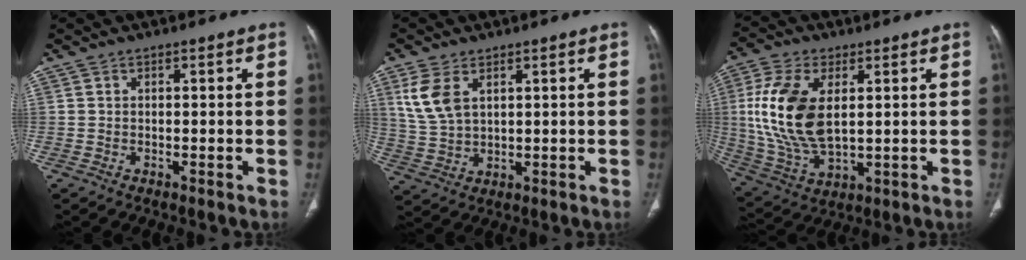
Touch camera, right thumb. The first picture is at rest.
{"total": 7.6, "force": [3.2, 4.3, 5.4], "torque": [-0.115, -0.007, 0.075]}
{"total": 16.6, "force": [2.7, 8.9, 13.7], "torque": [-0.289, -0.010, 0.060]}